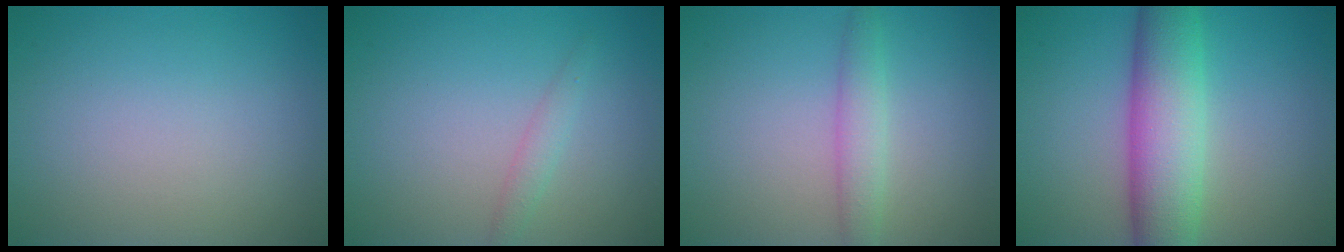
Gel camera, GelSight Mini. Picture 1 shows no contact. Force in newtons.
{"total": 1.2, "press": 1.2, "slide": 0.1}
{"total": 2.3, "press": 2.3, "slide": 0.2}
{"total": 7.9, "press": 7.9, "slide": 0.2}